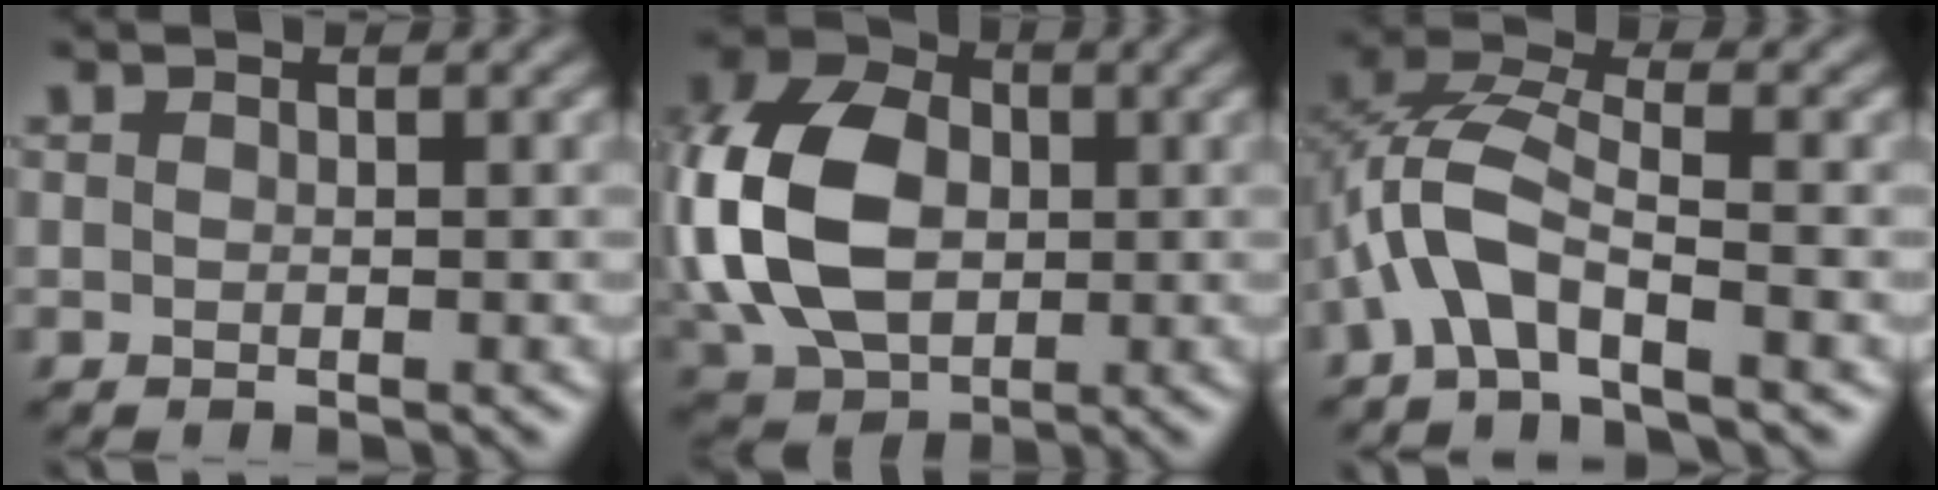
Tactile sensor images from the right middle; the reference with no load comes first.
{"total": 12.0, "force": [0.1, 8.7, 8.3], "torque": [-0.203, 0.013, -0.005]}
{"total": 5.7, "force": [-2.6, 2.2, 4.6], "torque": [-0.103, 0.017, -0.059]}